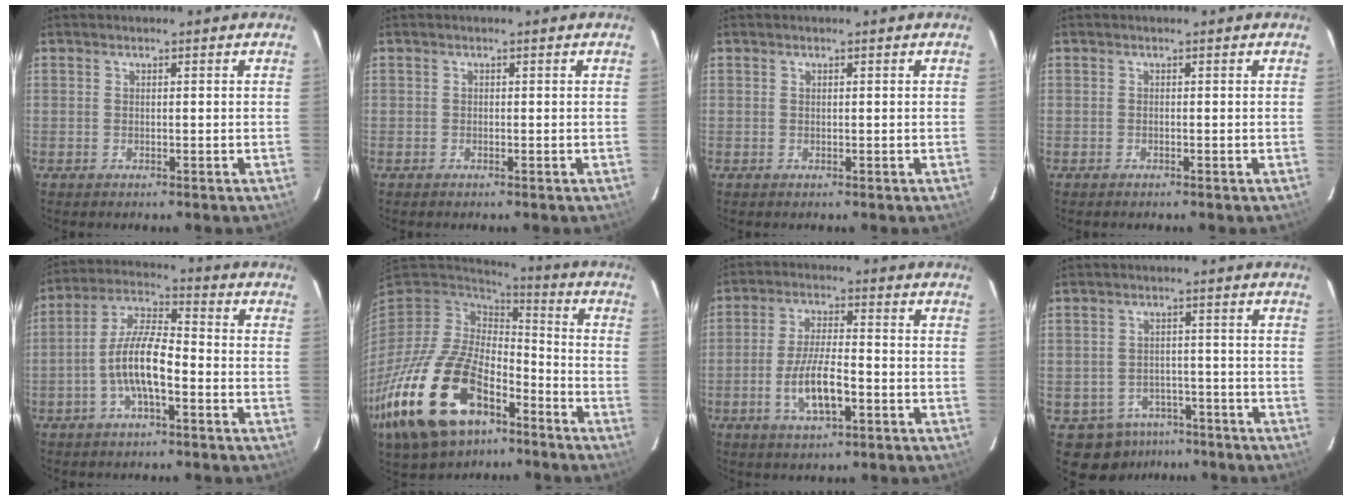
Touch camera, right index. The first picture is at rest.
{"total": 0.6, "force": [-0.4, 0.4, 0.0], "torque": [-0.001, 0.001, -0.008]}
{"total": 0.0}
{"total": 0.0}
{"total": 9.5, "force": [-3.4, 2.8, 8.5], "torque": [-0.180, 0.012, -0.065]}
{"total": 26.5, "force": [-14.5, 14.1, 17.1], "torque": [-0.374, -0.035, -0.246]}
{"total": 9.0, "force": [-3.2, 2.7, 7.9], "torque": [-0.159, -0.003, -0.057]}
{"total": 7.5, "force": [-4.8, 5.6, 1.5], "torque": [-0.041, 0.022, -0.049]}